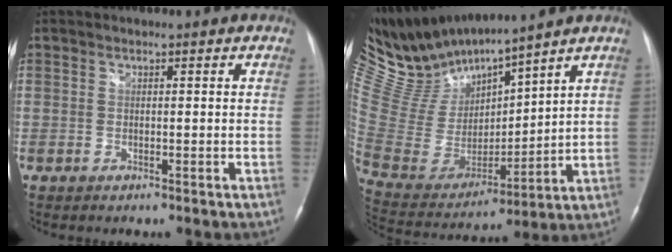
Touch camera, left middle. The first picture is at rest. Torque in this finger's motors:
{"motor_torque": [-0.28, -0.72, -0.09, -0.02]}